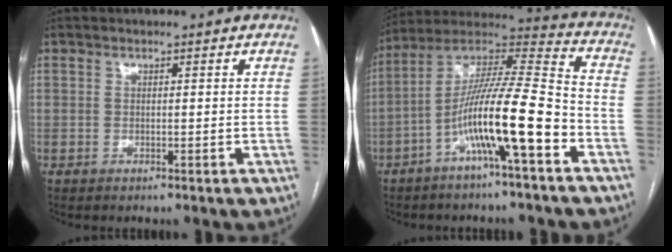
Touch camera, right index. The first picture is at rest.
{"total": 15.5, "force": [-6.2, 0.7, 14.2], "torque": [-0.257, 0.013, -0.111]}